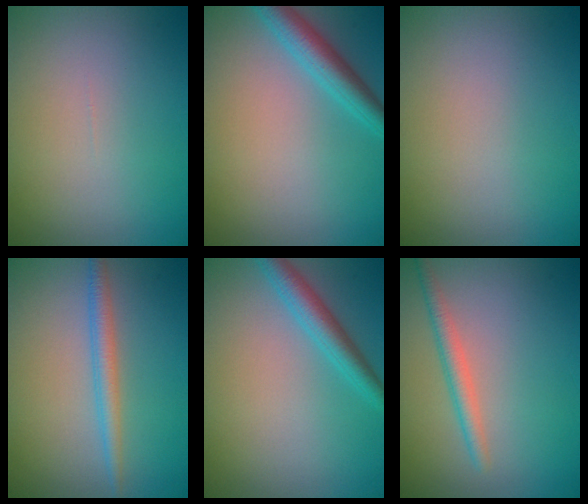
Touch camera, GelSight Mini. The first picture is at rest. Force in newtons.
{"total": 3.4, "press": 3.4, "slide": 0.1}
{"total": 0.0}
{"total": 2.2, "press": 2.2, "slide": 0.1}
{"total": 3.0, "press": 2.9, "slide": 0.2}
{"total": 2.1, "press": 2.1, "slide": 0.1}